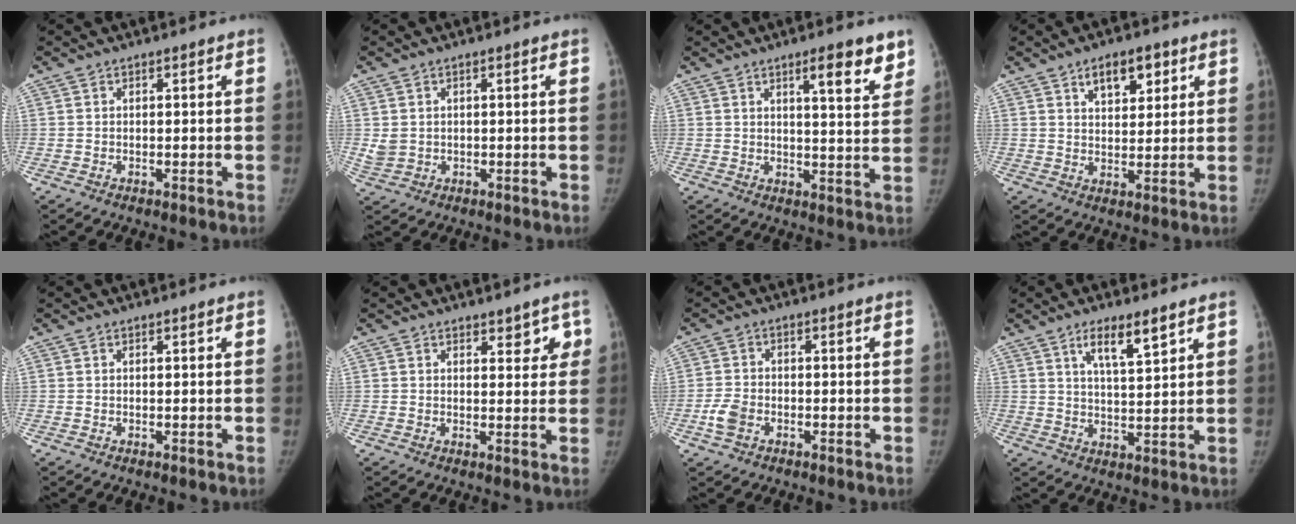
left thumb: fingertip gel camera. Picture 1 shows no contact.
{"total": 2.5, "force": [0.4, 2.1, 1.2], "torque": [-0.022, -0.002, 0.015]}
{"total": 8.5, "force": [5.4, 1.7, 6.4], "torque": [-0.071, -0.033, 0.076]}
{"total": 7.2, "force": [3.9, 3.8, 4.7], "torque": [-0.042, -0.019, 0.060]}
{"total": 0.0}
{"total": 3.8, "force": [2.3, 2.1, 2.1], "torque": [0.011, -0.011, 0.030]}
{"total": 3.7, "force": [-1.7, 2.5, 2.2], "torque": [-0.048, 0.009, -0.033]}
{"total": 6.9, "force": [4.4, 1.5, 5.1], "torque": [-0.080, -0.029, 0.080]}